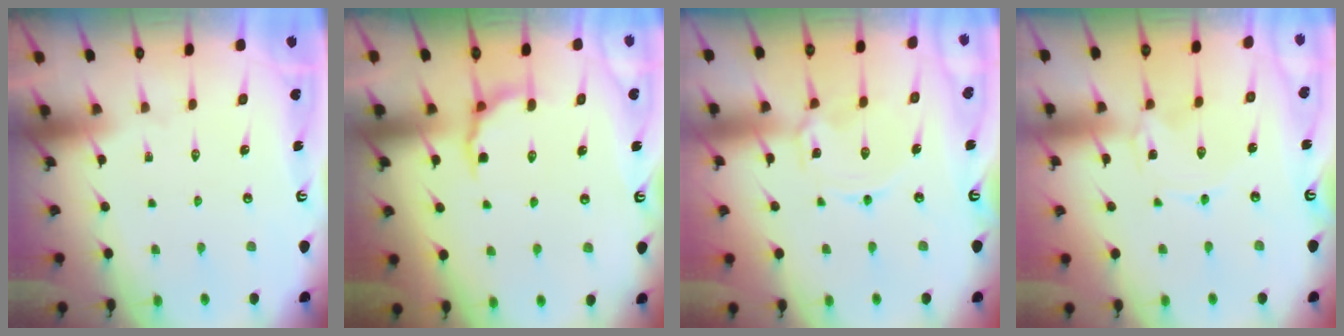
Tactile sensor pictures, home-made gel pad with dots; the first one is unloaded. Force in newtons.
{"total": 4.8, "press": 4.1, "slide": 2.4}
{"total": 2.5, "press": 2.4, "slide": 0.4}
{"total": 0.0}